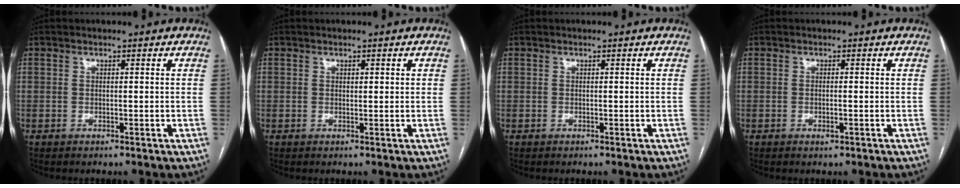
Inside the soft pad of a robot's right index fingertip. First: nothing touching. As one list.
[{"total": 0.9, "force": [0.4, 0.4, 0.7], "torque": [-0.008, 0.003, 0.006]}, {"total": 0.0}, {"total": 1.1, "force": [-0.3, 0.2, 1.0], "torque": [-0.019, -0.002, -0.003]}]